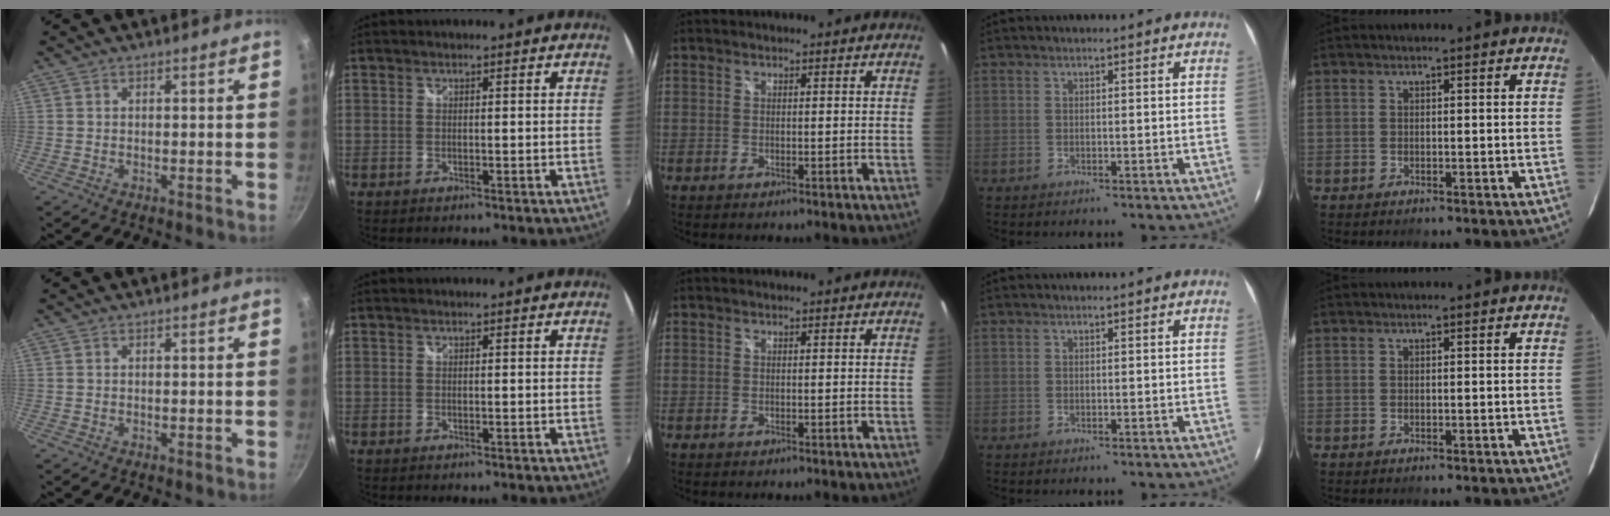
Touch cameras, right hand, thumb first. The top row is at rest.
{}